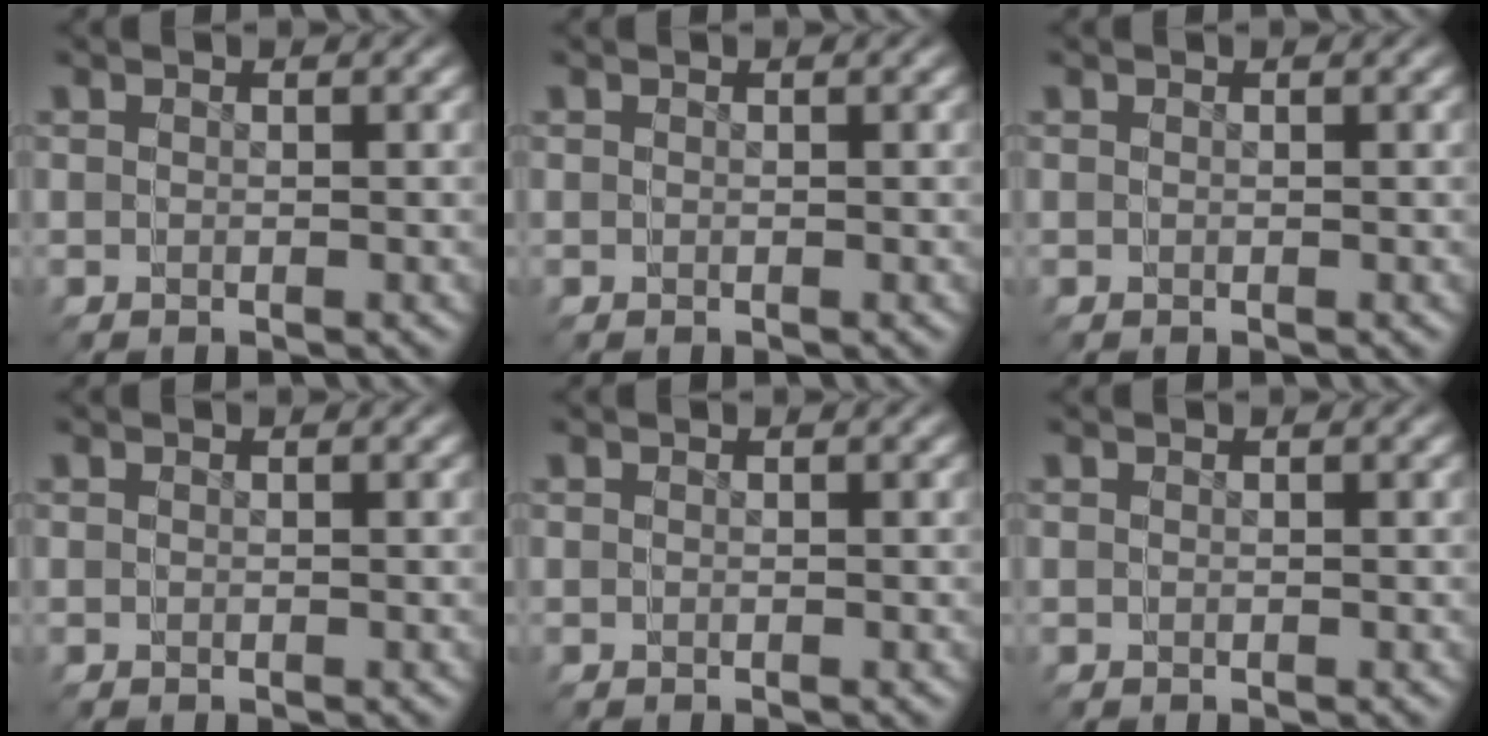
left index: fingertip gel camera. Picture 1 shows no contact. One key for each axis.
{"total": 0.0}
{"total": 0.0}
{"total": 0.0}
{"total": 0.0}
{"total": 0.0}